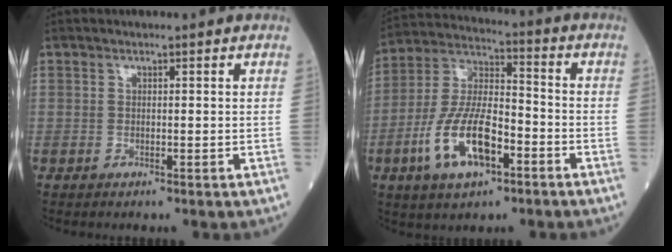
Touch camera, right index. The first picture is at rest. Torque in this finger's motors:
{"motor_torque": [1.08, -0.66, 0.43, 0.21]}